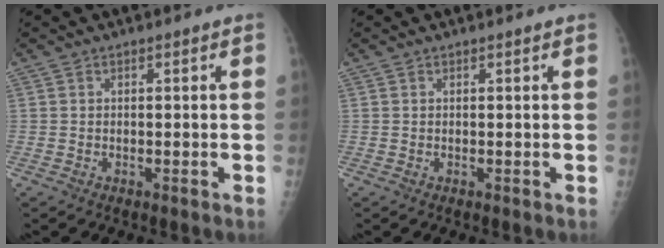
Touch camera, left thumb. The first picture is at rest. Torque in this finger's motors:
{"motor_torque": [-0.01, 0.01, -0.01, -0.02, 0.00]}